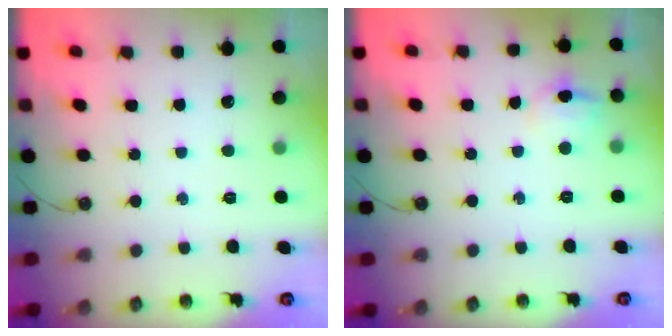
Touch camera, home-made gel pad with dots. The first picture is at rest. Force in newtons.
{"total": 7.5, "press": 7.4, "slide": 1.0}